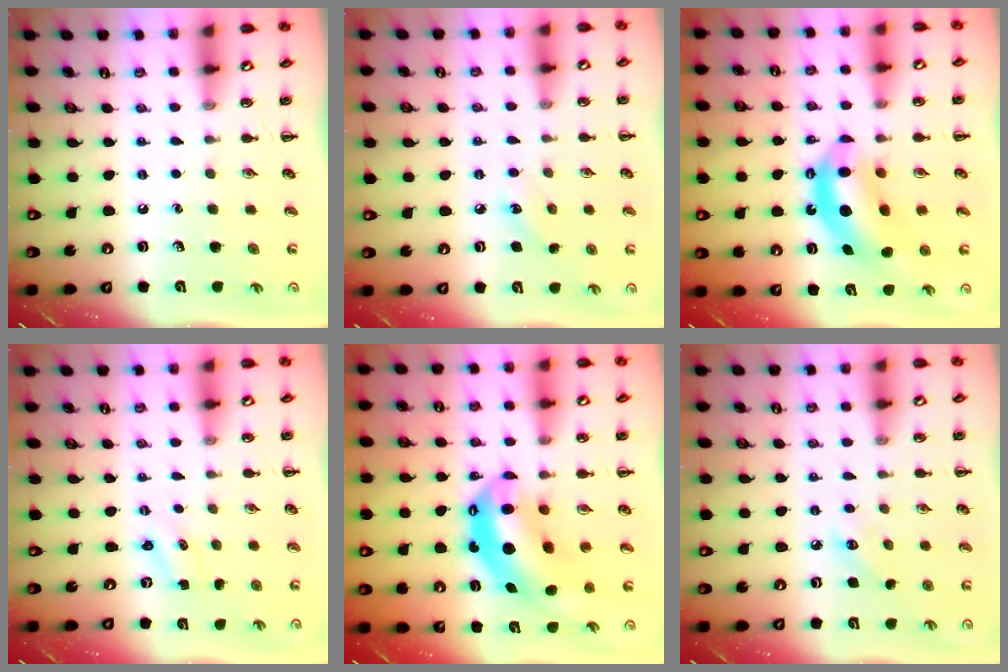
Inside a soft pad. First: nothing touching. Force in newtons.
{"total": 5.2, "press": 5.0, "slide": 1.3}
{"total": 11.4, "press": 10.9, "slide": 3.2}
{"total": 0.9, "press": 0.8, "slide": 0.3}
{"total": 12.3, "press": 11.9, "slide": 2.9}
{"total": 4.2, "press": 4.1, "slide": 1.1}